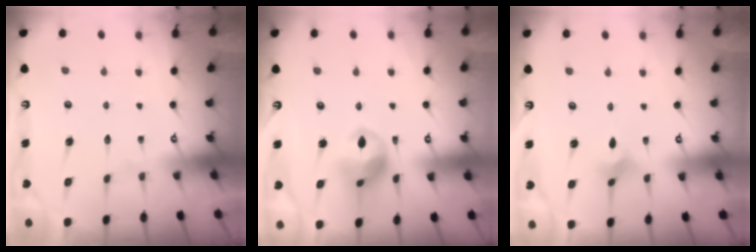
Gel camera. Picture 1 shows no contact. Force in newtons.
{"total": 11.0, "press": 10.9, "slide": 1.4}
{"total": 1.7, "press": 1.7, "slide": 0.4}